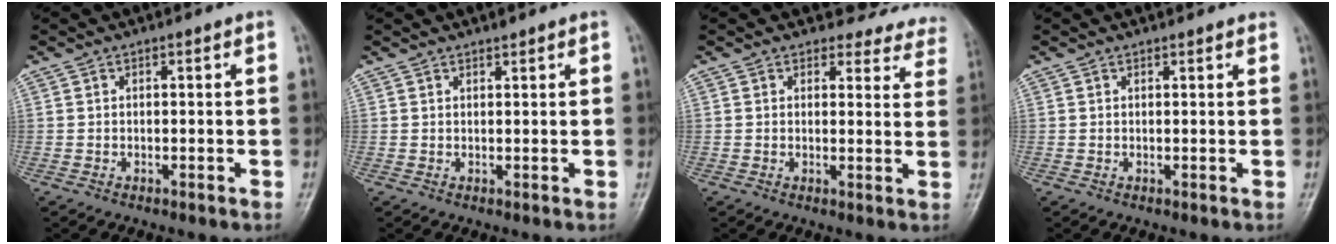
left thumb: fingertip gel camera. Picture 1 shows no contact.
{"total": 1.0, "force": [0.9, 0.2, 0.4], "torque": [-0.004, -0.004, 0.016]}
{"total": 9.6, "force": [8.7, 4.0, 0.0], "torque": [0.054, -0.050, 0.070]}
{"total": 1.8, "force": [1.6, 0.4, 0.6], "torque": [0.001, 0.005, 0.018]}